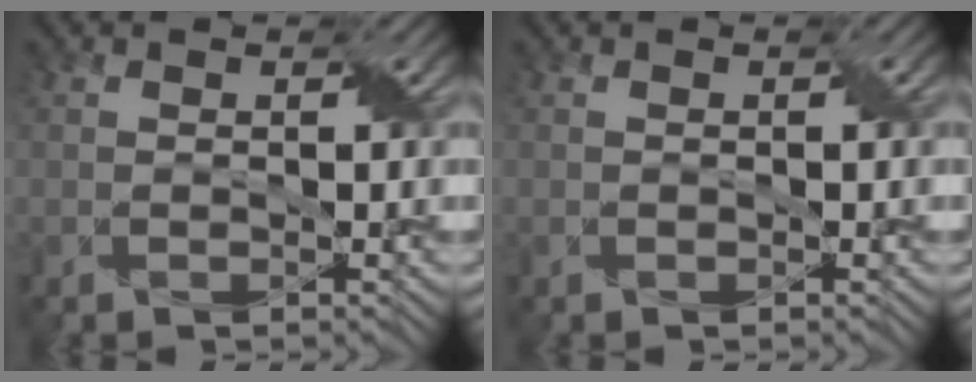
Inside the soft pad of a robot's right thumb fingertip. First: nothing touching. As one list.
[{"total": 0.0}]